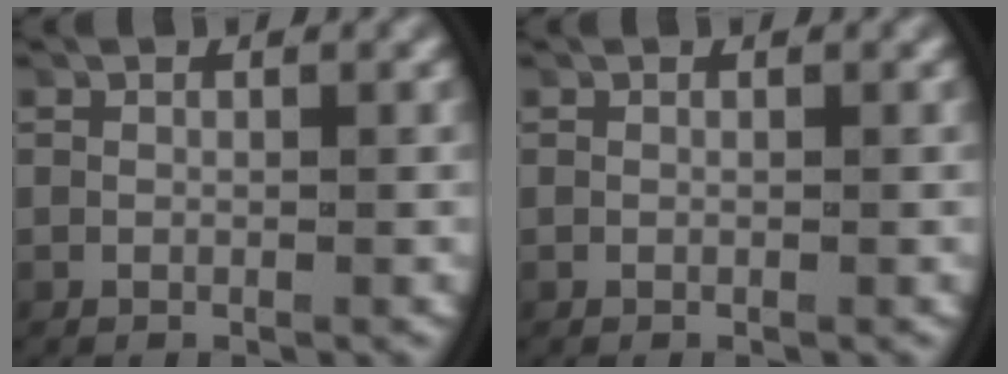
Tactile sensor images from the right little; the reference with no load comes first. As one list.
[{"total": 0.0}]